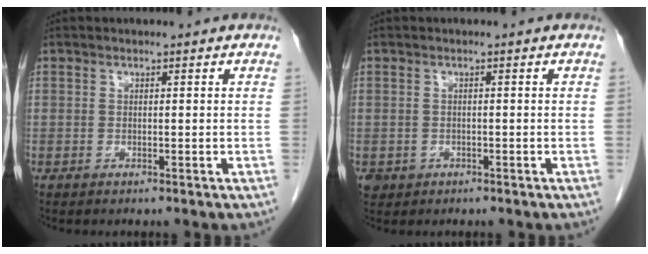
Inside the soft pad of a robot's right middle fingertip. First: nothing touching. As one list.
[{"total": 1.9, "force": [-0.8, 1.7, 0.3], "torque": [-0.007, 0.003, -0.009]}]